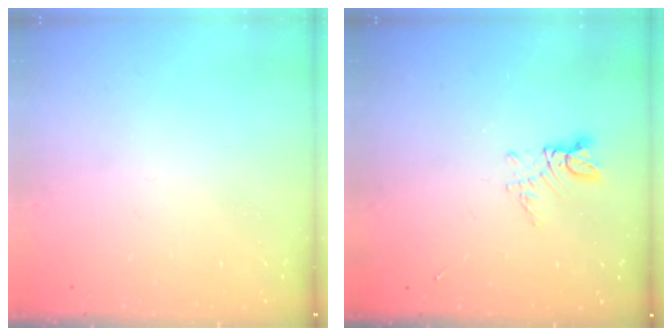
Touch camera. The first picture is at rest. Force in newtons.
{"total": 3.0, "press": 3.0, "slide": 0.3}